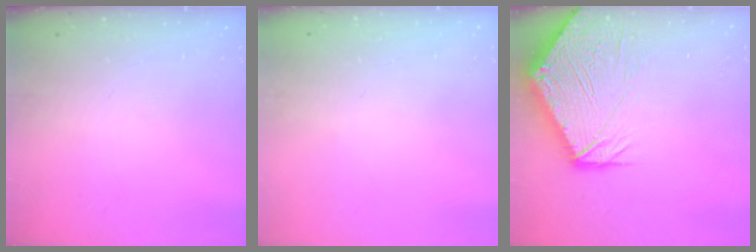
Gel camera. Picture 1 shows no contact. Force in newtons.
{"total": 0.7, "press": 0.3, "slide": 0.7}
{"total": 17.6, "press": 17.4, "slide": 2.3}